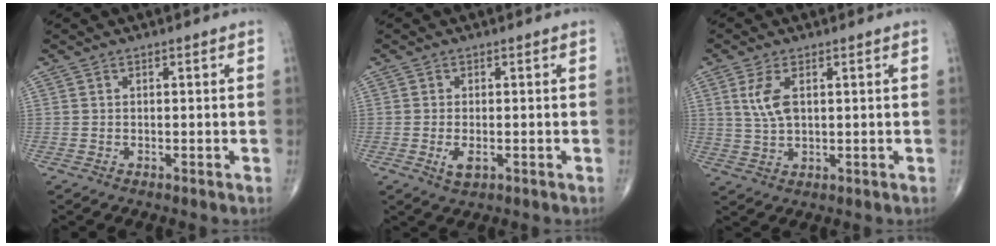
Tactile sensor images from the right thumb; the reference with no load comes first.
{"total": 2.8, "force": [-0.7, 1.3, 2.4], "torque": [-0.047, -0.006, -0.012]}
{"total": 5.4, "force": [1.6, 2.6, 4.4], "torque": [-0.096, -0.003, 0.037]}